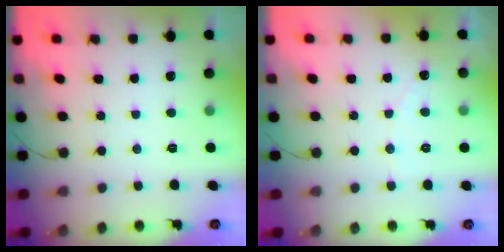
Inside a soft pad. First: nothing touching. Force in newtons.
{"total": 2.5, "press": 2.5, "slide": 0.1}